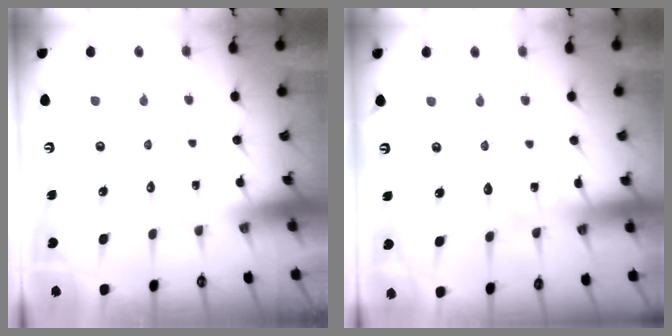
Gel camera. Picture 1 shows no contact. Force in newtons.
{"total": 4.6, "press": 4.6, "slide": 0.5}